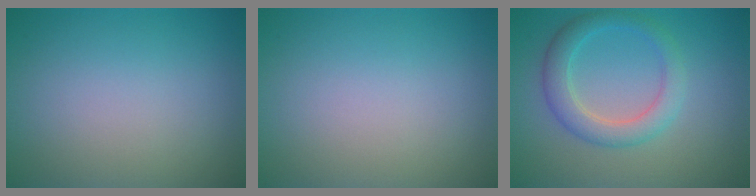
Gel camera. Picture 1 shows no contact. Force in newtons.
{"total": 0.0}
{"total": 3.5, "press": 3.5, "slide": 0.2}